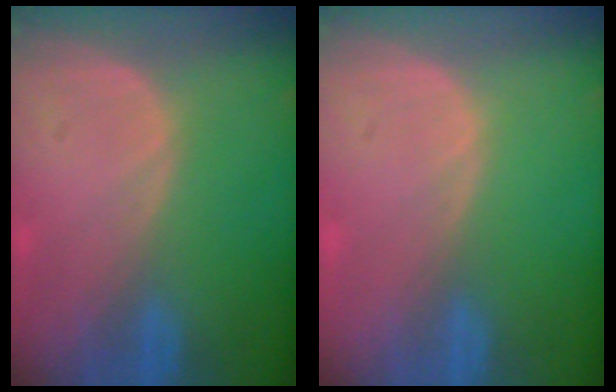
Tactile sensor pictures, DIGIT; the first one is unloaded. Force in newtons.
{"total": 0.0}